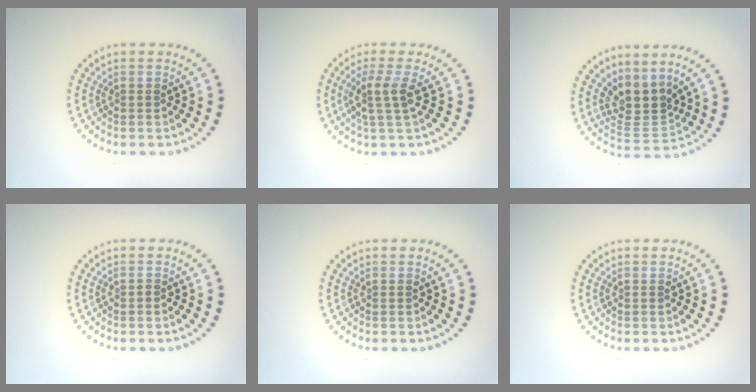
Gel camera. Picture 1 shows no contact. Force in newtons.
{"total": 2.6, "press": 2.0, "slide": 1.6}
{"total": 3.4, "press": 2.5, "slide": 2.3}
{"total": 0.7, "press": 0.7, "slide": 0.1}
{"total": 0.0}
{"total": 0.0}